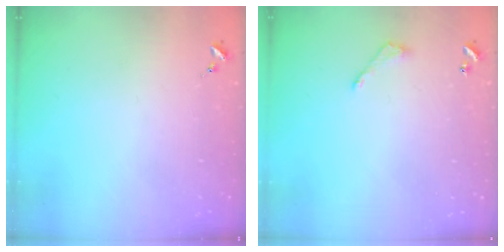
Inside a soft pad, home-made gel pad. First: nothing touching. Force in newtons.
{"total": 6.0, "press": 6.0, "slide": 0.6}